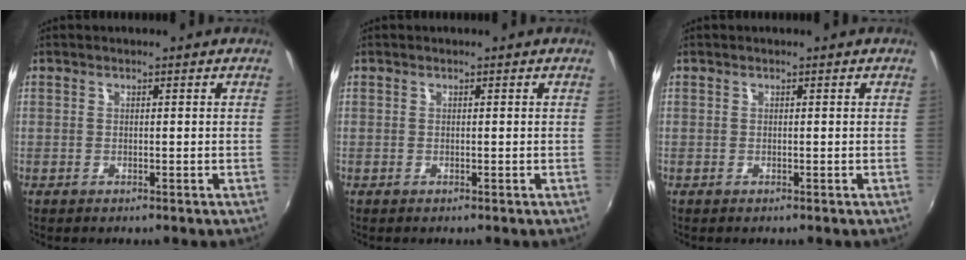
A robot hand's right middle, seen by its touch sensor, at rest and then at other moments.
{"total": 0.0}
{"total": 0.0}